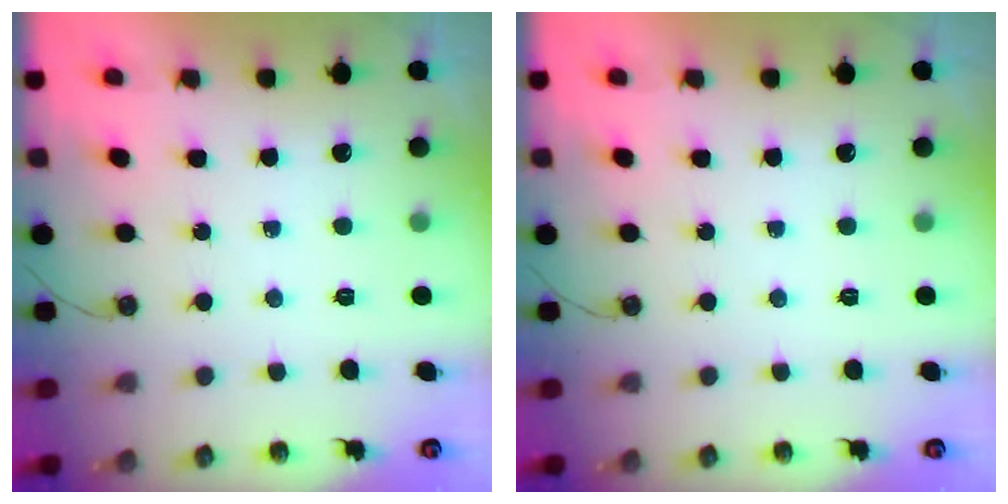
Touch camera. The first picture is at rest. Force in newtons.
{"total": 0.0}